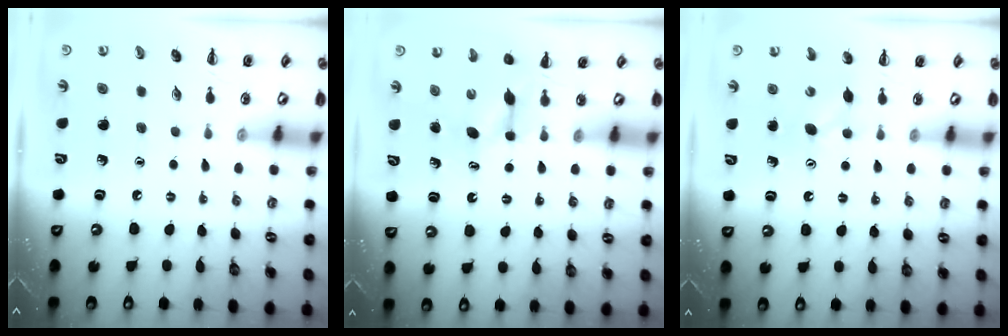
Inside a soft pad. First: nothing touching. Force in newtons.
{"total": 4.2, "press": 4.2, "slide": 0.5}
{"total": 4.7, "press": 4.5, "slide": 1.4}